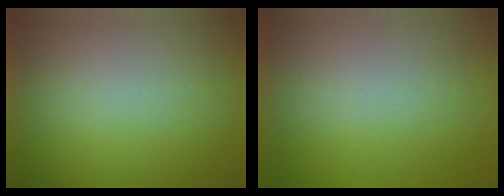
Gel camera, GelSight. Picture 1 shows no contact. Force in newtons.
{"total": 4.7}